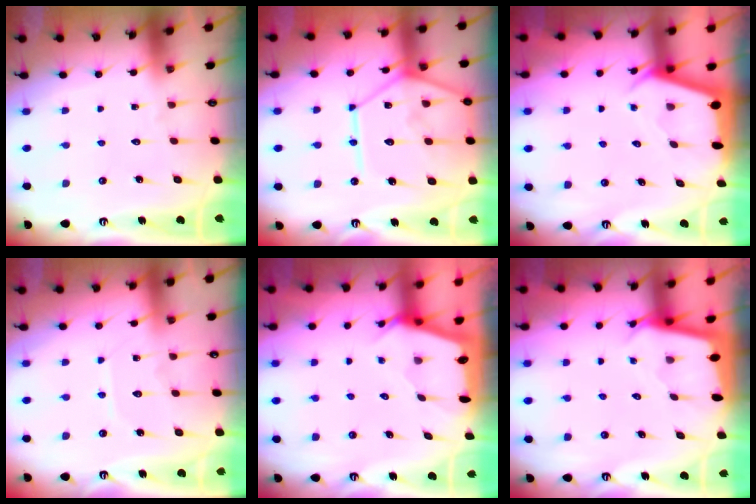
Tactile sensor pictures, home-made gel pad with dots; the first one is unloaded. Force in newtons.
{"total": 15.1, "press": 15.0, "slide": 1.8}
{"total": 2.3, "press": 2.3, "slide": 0.3}
{"total": 5.6, "press": 5.6, "slide": 0.6}
{"total": 2.2, "press": 2.2, "slide": 0.3}
{"total": 2.3, "press": 2.3, "slide": 0.1}